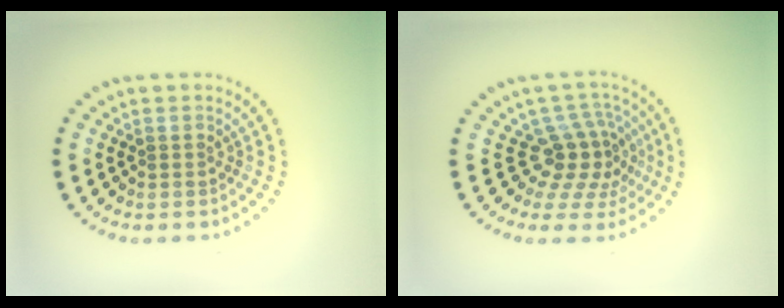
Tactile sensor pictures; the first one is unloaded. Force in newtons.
{"total": 3.8, "press": 2.7, "slide": 2.7}